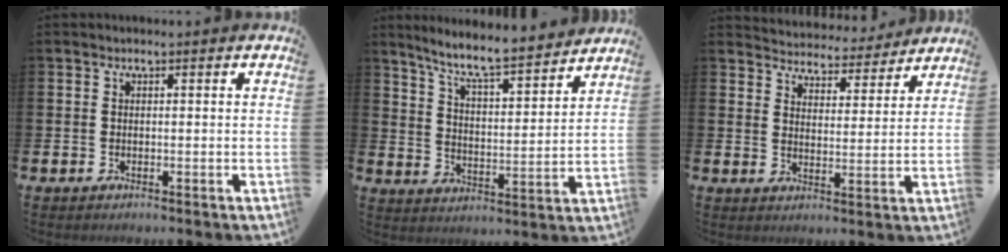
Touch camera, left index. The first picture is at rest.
{"total": 7.8, "force": [7.2, 0.5, 2.9], "torque": [-0.078, -0.057, 0.121]}
{"total": 4.8, "force": [4.7, 1.2, -0.2], "torque": [-0.011, -0.044, 0.078]}